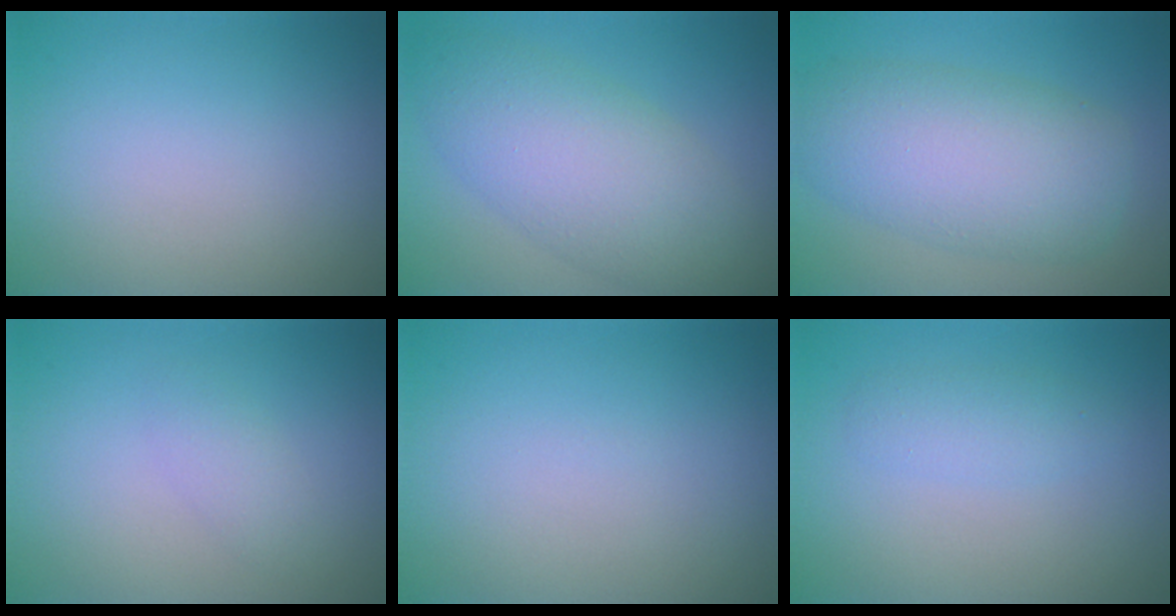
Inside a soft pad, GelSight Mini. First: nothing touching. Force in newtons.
{"total": 7.2, "press": 7.2, "slide": 0.1}
{"total": 7.8, "press": 7.8, "slide": 0.2}
{"total": 2.5, "press": 2.4, "slide": 0.3}
{"total": 0.0}
{"total": 1.7, "press": 1.7, "slide": 0.0}